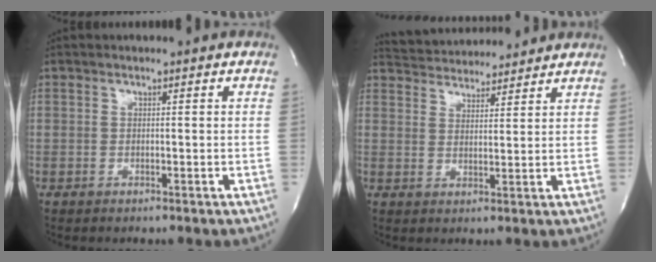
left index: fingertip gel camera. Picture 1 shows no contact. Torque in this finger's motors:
{"motor_torque": [-0.17, -0.21, 0.03, 0.00]}